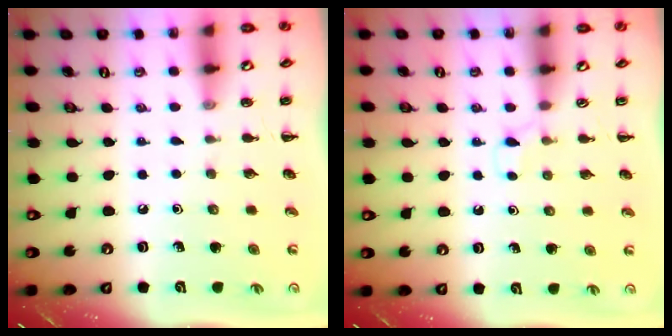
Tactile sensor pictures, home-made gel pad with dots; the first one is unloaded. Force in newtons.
{"total": 2.3, "press": 2.2, "slide": 0.8}